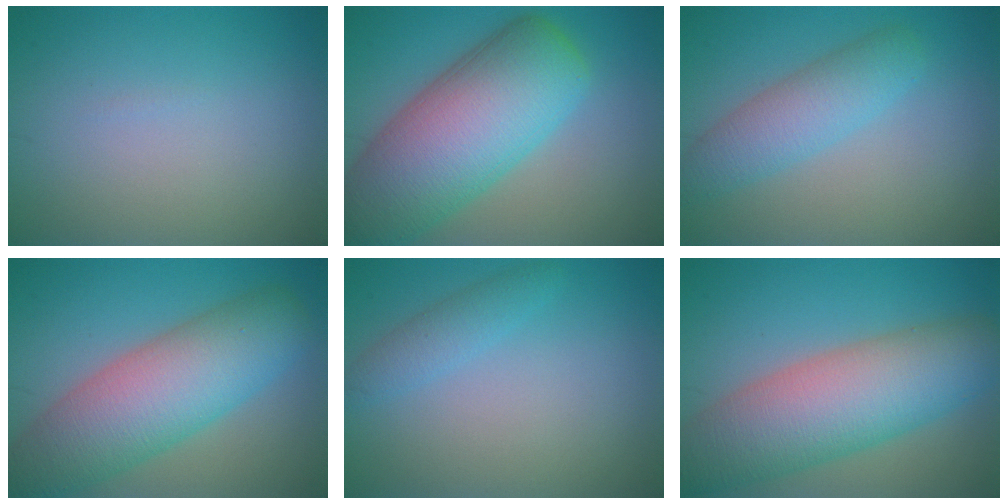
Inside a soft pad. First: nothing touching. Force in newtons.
{"total": 13.0, "press": 12.9, "slide": 0.7}
{"total": 4.2, "press": 4.2, "slide": 0.1}
{"total": 9.8, "press": 9.8, "slide": 0.4}
{"total": 1.9, "press": 1.9, "slide": 0.1}
{"total": 10.2, "press": 10.2, "slide": 0.5}